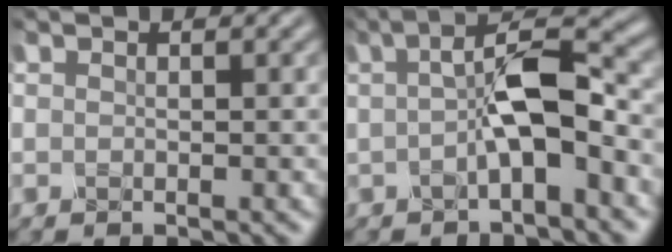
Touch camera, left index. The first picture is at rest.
{"total": 6.0, "force": [-0.7, 1.9, 5.6], "torque": [-0.095, 0.011, -0.018]}